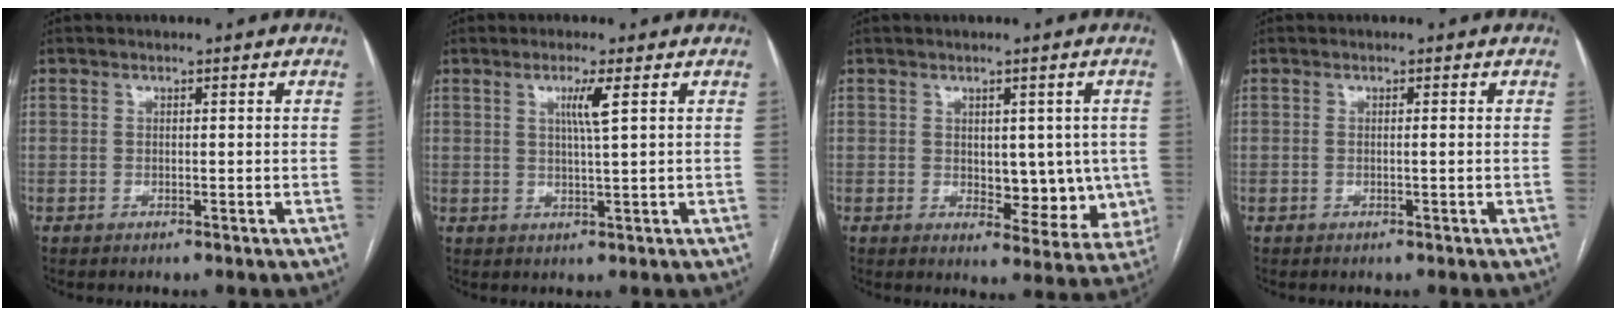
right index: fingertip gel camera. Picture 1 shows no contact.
{"total": 3.5, "force": [1.3, -0.6, 3.2], "torque": [-0.060, -0.003, 0.022]}
{"total": 8.2, "force": [0.1, 4.6, 6.8], "torque": [-0.063, -0.003, 0.011]}
{"total": 0.5, "force": [-0.1, -0.1, 0.5], "torque": [-0.009, 0.000, -0.002]}